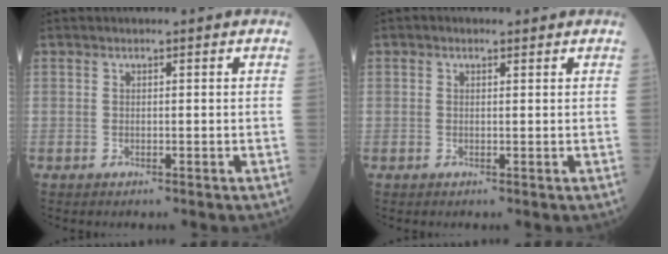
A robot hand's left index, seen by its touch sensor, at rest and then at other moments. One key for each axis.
{"total": 0.9, "fx": 0.5, "fy": 0.5, "fz": 0.5, "tx": -0.016, "ty": 0.006, "tz": 0.006}